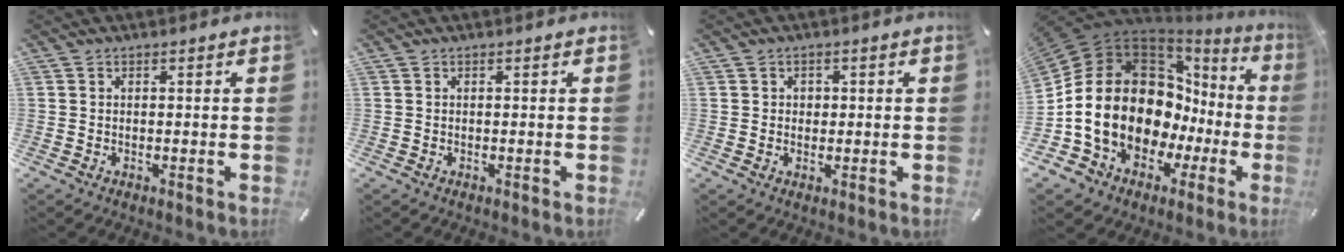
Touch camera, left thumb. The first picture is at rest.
{"total": 0.0}
{"total": 1.9, "force": [0.0, 1.8, 0.6], "torque": [-0.006, 0.004, -0.006]}
{"total": 22.2, "force": [0.5, 16.3, 15.0], "torque": [-0.288, -0.044, 0.042]}